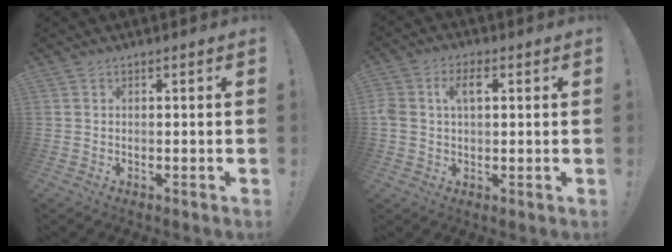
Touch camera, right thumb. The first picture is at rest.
{"total": 6.0, "force": [1.3, 4.0, 4.3], "torque": [-0.085, 0.010, 0.021]}